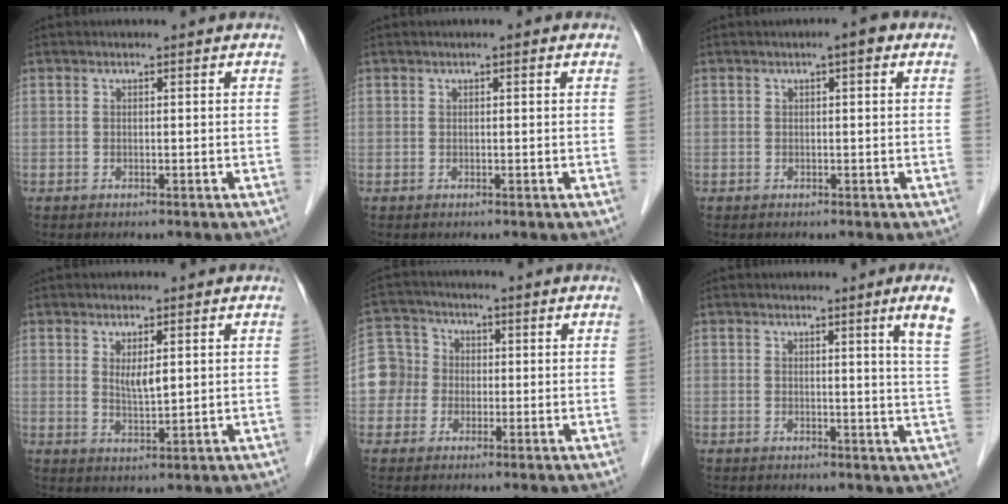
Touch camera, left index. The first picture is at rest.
{"total": 0.9, "force": [0.4, 0.1, 0.8], "torque": [-0.015, 0.006, 0.005]}
{"total": 2.3, "force": [0.9, 0.5, 2.0], "torque": [-0.026, 0.007, 0.008]}
{"total": 2.4, "force": [0.8, 0.5, 2.2], "torque": [-0.042, -0.003, 0.017]}
{"total": 5.7, "force": [-1.0, 5.5, 1.1], "torque": [-0.033, 0.025, -0.020]}
{"total": 5.6, "force": [3.2, -1.4, 4.4], "torque": [-0.056, -0.023, 0.029]}